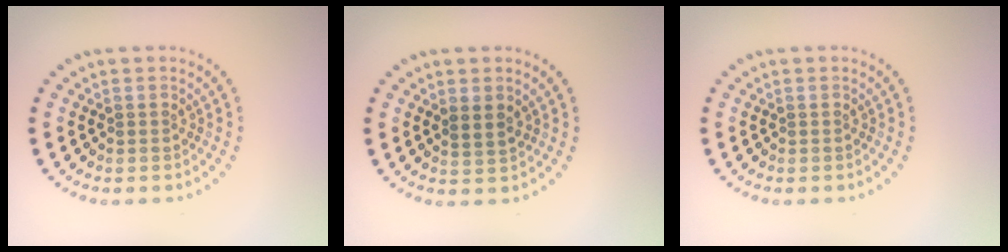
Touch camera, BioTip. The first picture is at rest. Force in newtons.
{"total": 1.6, "press": 1.3, "slide": 0.9}
{"total": 0.0}